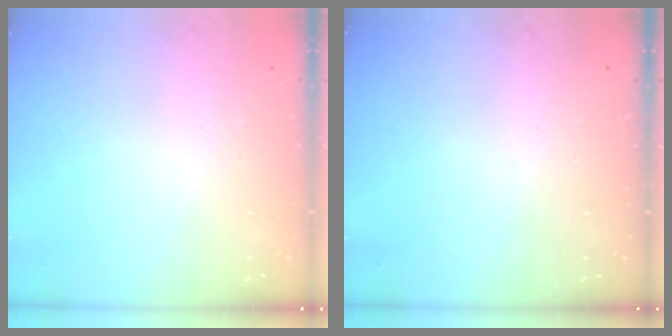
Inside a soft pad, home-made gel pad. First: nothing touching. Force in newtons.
{"total": 0.0}